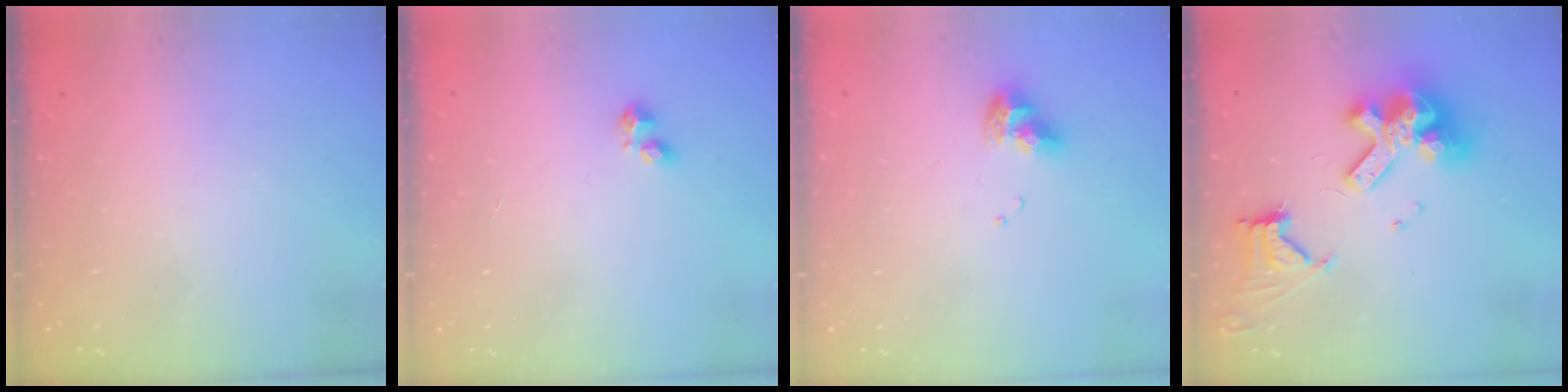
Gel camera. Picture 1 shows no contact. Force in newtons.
{"total": 3.1, "press": 3.1, "slide": 0.5}
{"total": 10.1, "press": 10.1, "slide": 1.0}
{"total": 15.0, "press": 14.9, "slide": 1.9}